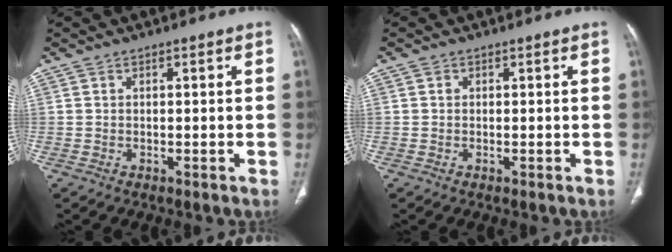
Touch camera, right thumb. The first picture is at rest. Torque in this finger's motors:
{"motor_torque": [0.34, 0.28, 0.43, 0.39, -0.03]}